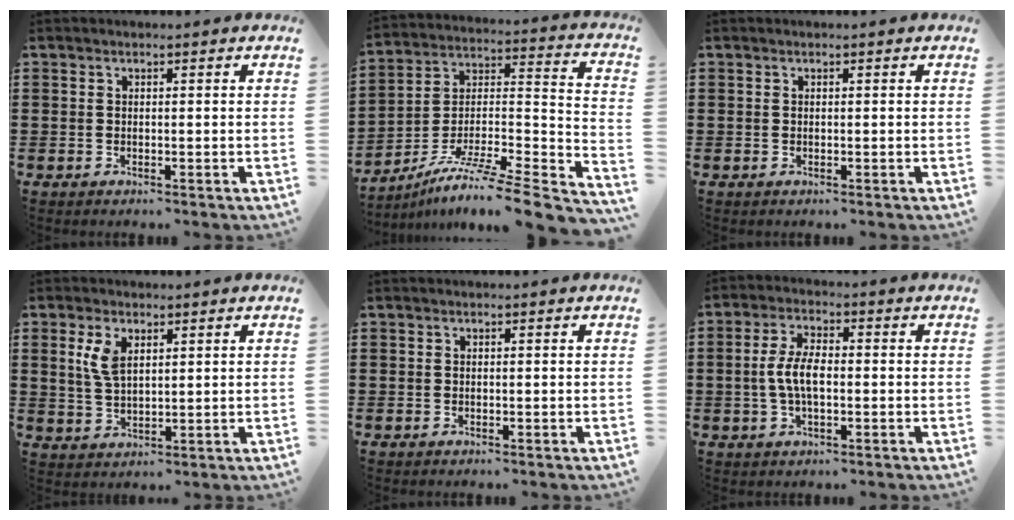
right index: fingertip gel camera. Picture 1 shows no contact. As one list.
[{"total": 8.8, "force": [-6.6, 0.6, 5.8], "torque": [-0.097, -0.008, -0.130]}, {"total": 0.0}, {"total": 4.3, "force": [1.8, 2.1, 3.3], "torque": [-0.073, 0.007, 0.032]}, {"total": 0.0}, {"total": 5.7, "force": [-0.6, 2.5, 5.1], "torque": [-0.119, -0.003, -0.019]}]